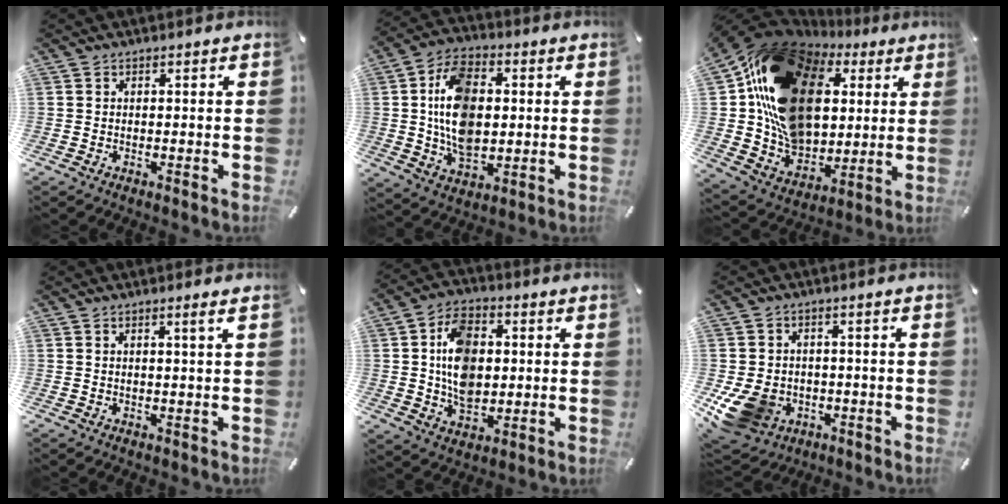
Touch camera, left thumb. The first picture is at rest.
{"total": 15.6, "force": [1.1, 10.3, 11.7], "torque": [-0.234, 0.002, 0.018]}
{"total": 25.4, "force": [7.0, 18.9, 15.3], "torque": [-0.285, -0.033, 0.129]}
{"total": 2.2, "force": [1.1, 0.0, 1.9], "torque": [-0.039, -0.001, 0.017]}
{"total": 12.7, "force": [1.1, 9.2, 8.6], "torque": [-0.154, 0.011, 0.021]}
{"total": 10.3, "force": [-3.5, 8.4, 4.8], "torque": [-0.114, 0.021, -0.059]}